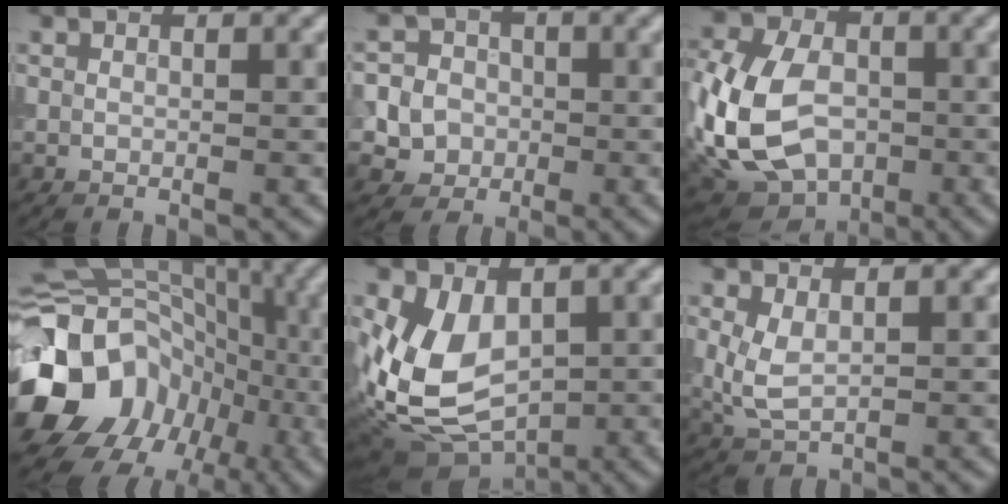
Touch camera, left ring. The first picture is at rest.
{"total": 5.9, "force": [-0.9, 5.7, 1.4], "torque": [-0.009, 0.013, -0.035]}
{"total": 12.5, "force": [-2.1, 9.1, 8.3], "torque": [-0.200, -0.012, -0.051]}
{"total": 16.9, "force": [-4.9, 14.2, 7.7], "torque": [-0.163, 0.004, -0.096]}
{"total": 8.7, "force": [-0.4, 6.0, 6.3], "torque": [-0.139, -0.021, -0.001]}
{"total": 3.0, "force": [0.4, 1.6, 2.4], "torque": [-0.059, 0.001, 0.012]}